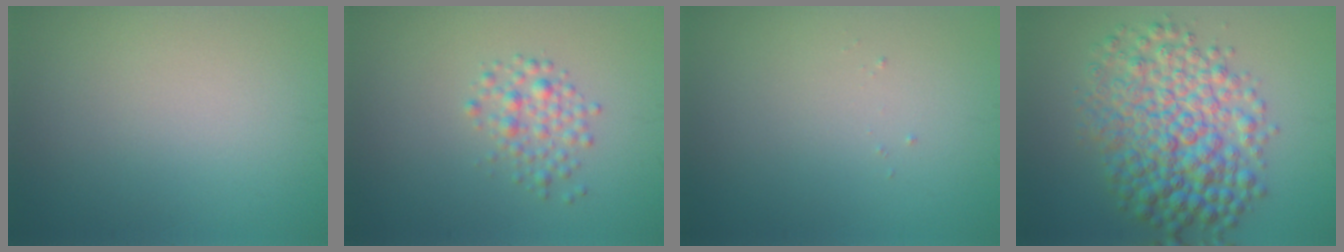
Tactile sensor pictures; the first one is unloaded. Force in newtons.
{"total": 2.0, "press": 2.0, "slide": 0.1}
{"total": 0.0}
{"total": 8.4, "press": 8.4, "slide": 0.0}